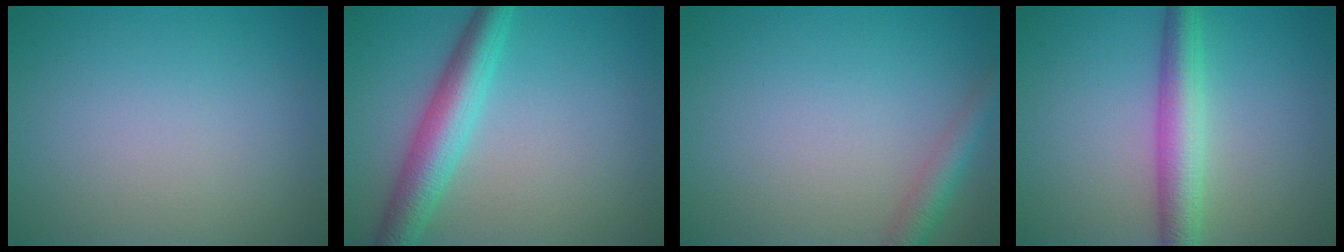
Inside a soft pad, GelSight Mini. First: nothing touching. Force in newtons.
{"total": 5.1, "press": 5.1, "slide": 0.1}
{"total": 2.5, "press": 2.5, "slide": 0.1}
{"total": 4.6, "press": 4.6, "slide": 0.1}